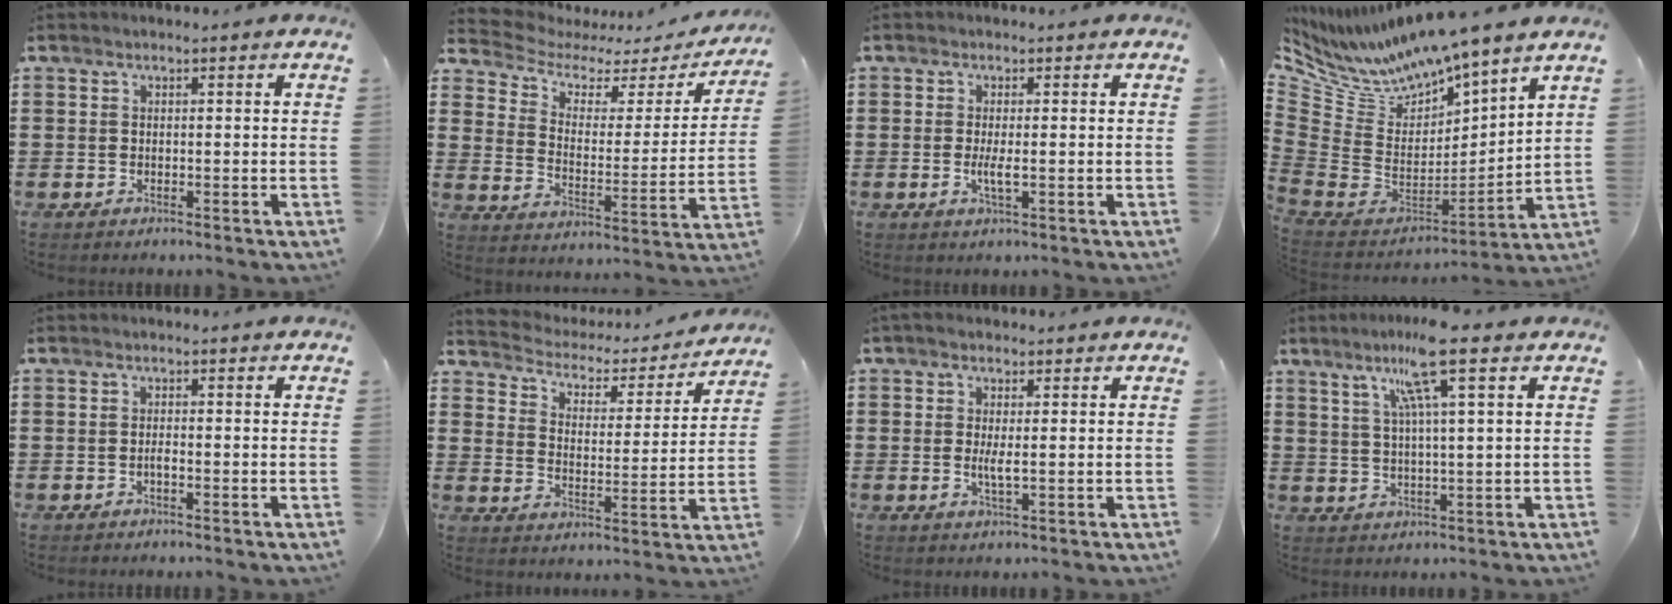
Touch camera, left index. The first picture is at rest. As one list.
[{"total": 4.8, "force": [3.9, 2.2, 1.7], "torque": [-0.060, -0.028, 0.064]}, {"total": 2.6, "force": [-0.3, 0.4, 2.6], "torque": [-0.052, -0.006, -0.008]}, {"total": 7.7, "force": [7.4, 1.0, 1.9], "torque": [-0.083, -0.073, 0.127]}, {"total": 0.9, "force": [-0.4, 0.2, 0.8], "torque": [-0.017, -0.004, -0.006]}, {"total": 2.6, "force": [2.4, 0.9, 0.3], "torque": [-0.027, -0.024, 0.030]}, {"total": 3.1, "force": [0.2, 0.5, 3.0], "torque": [-0.053, -0.001, 0.004]}, {"total": 8.9, "force": [4.9, 0.2, 7.4], "torque": [-0.147, 0.003, 0.081]}]